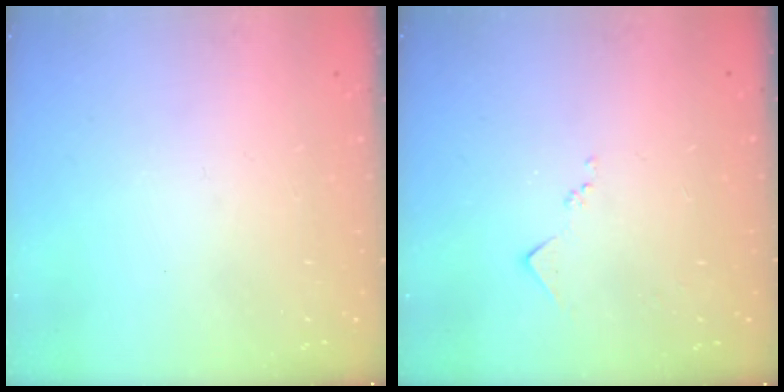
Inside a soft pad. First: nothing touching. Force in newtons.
{"total": 5.7, "press": 5.7, "slide": 0.7}